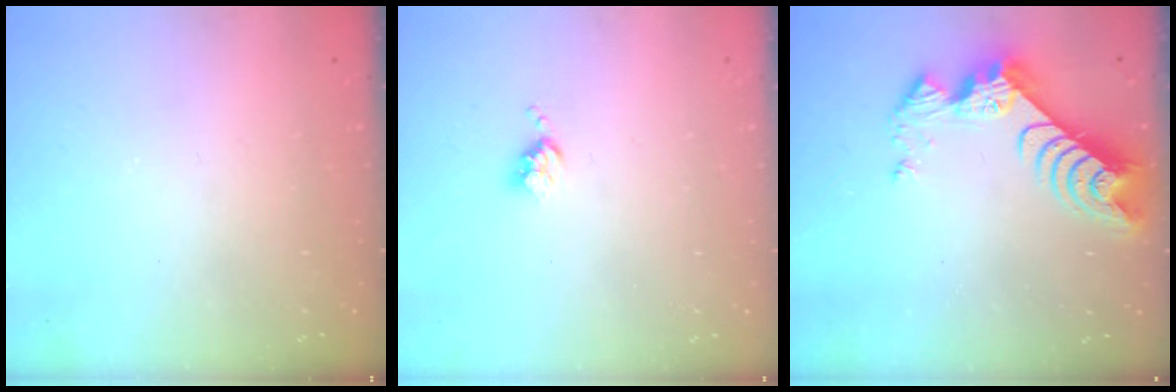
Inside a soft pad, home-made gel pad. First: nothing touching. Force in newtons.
{"total": 3.6, "press": 3.6, "slide": 0.4}
{"total": 9.5, "press": 9.5, "slide": 0.8}